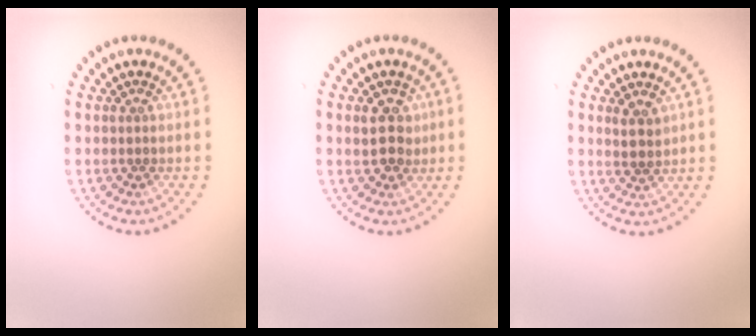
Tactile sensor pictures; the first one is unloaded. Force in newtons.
{"total": 2.8, "press": 2.7, "slide": 0.7}
{"total": 1.7, "press": 1.4, "slide": 1.0}